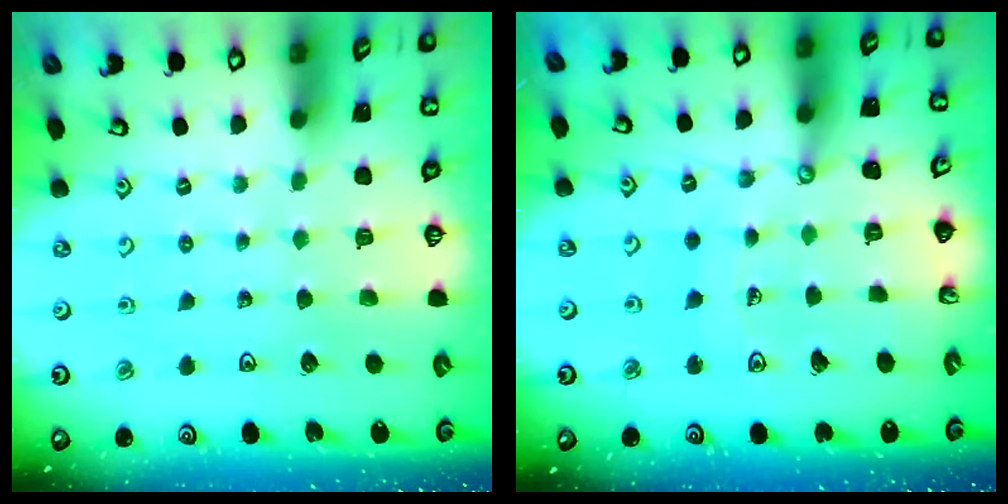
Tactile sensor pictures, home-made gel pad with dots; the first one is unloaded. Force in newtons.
{"total": 11.1, "press": 11.0, "slide": 1.3}